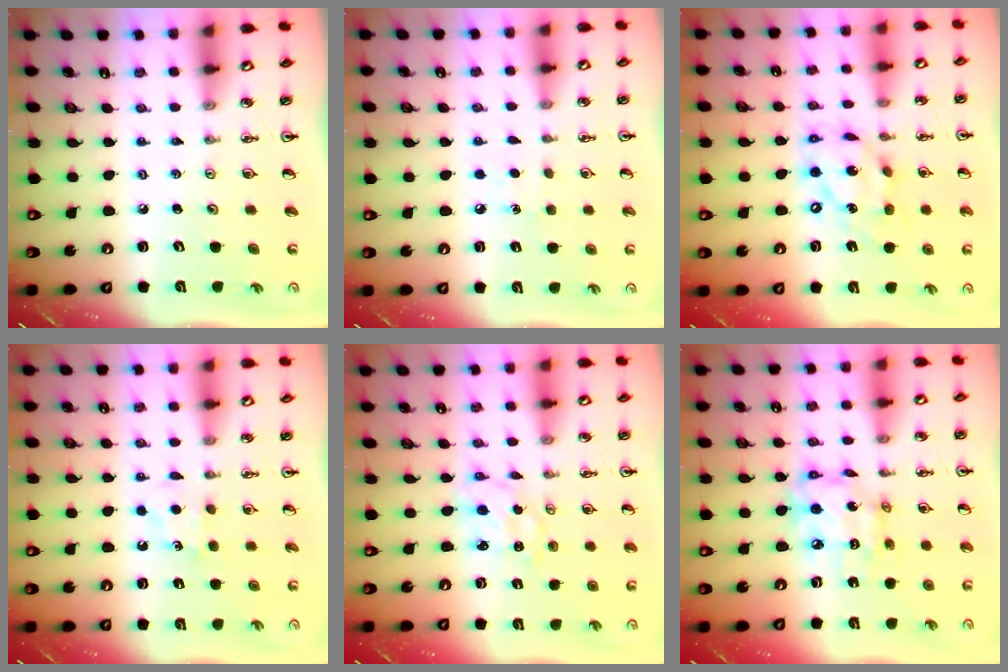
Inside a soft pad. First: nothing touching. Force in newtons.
{"total": 4.6, "press": 4.5, "slide": 0.5}
{"total": 16.1, "press": 16.0, "slide": 1.9}
{"total": 5.2, "press": 5.2, "slide": 0.7}
{"total": 1.4, "press": 1.4, "slide": 0.0}
{"total": 11.9, "press": 11.9, "slide": 1.3}